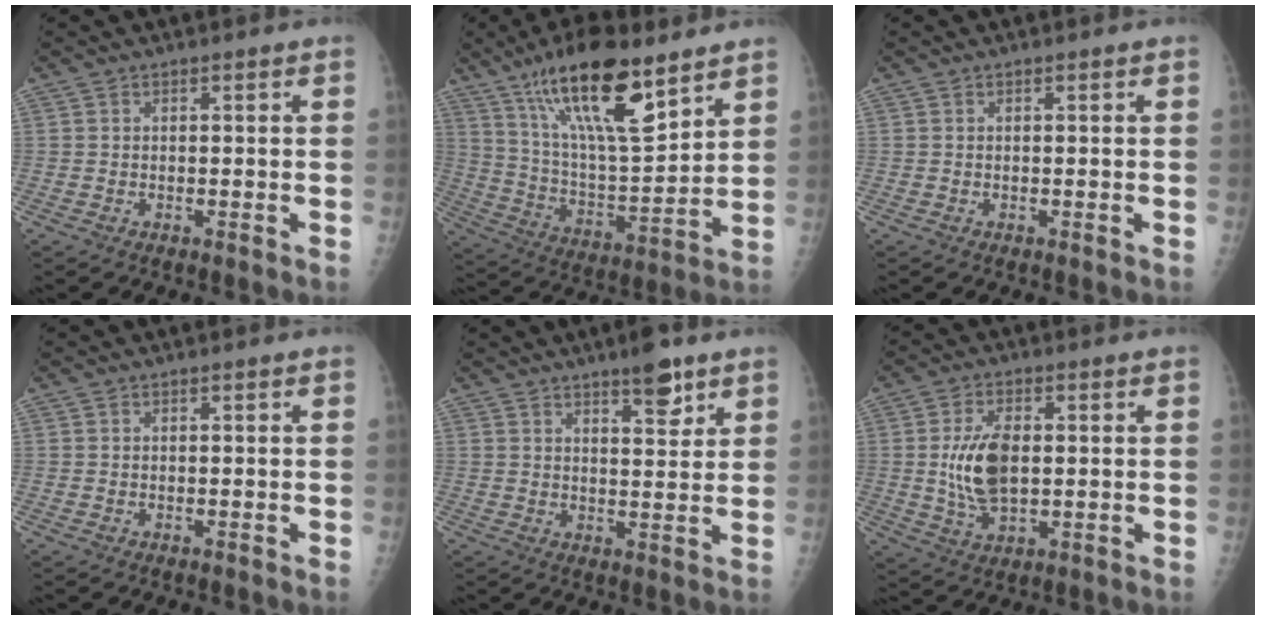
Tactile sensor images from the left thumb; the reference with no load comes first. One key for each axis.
{"total": 20.6, "fx": 12.8, "fy": 6.3, "fz": 14.8, "tx": -0.233, "ty": -0.057, "tz": 0.232}
{"total": 0.0}
{"total": 0.0}
{"total": 6.7, "fx": 4.4, "fy": 2.1, "fz": 4.6, "tx": -0.051, "ty": -0.026, "tz": 0.062}
{"total": 9.8, "fx": 0.3, "fy": 5.5, "fz": 8.1, "tx": -0.149, "ty": -0.003, "tz": 0.013}